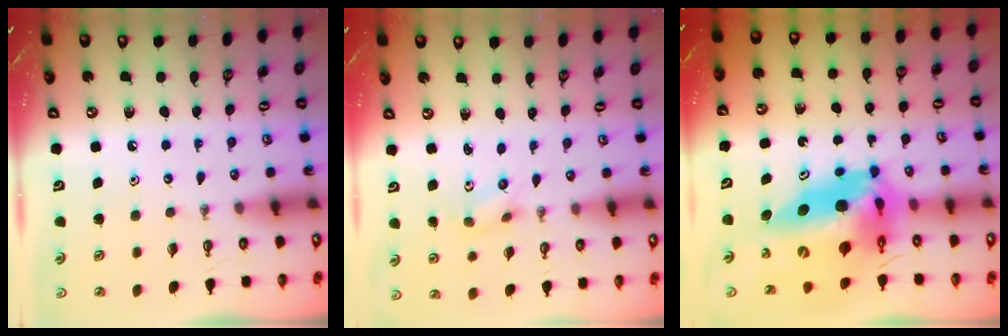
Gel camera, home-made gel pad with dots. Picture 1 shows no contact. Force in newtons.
{"total": 2.3, "press": 2.0, "slide": 1.1}
{"total": 19.6, "press": 19.5, "slide": 2.0}